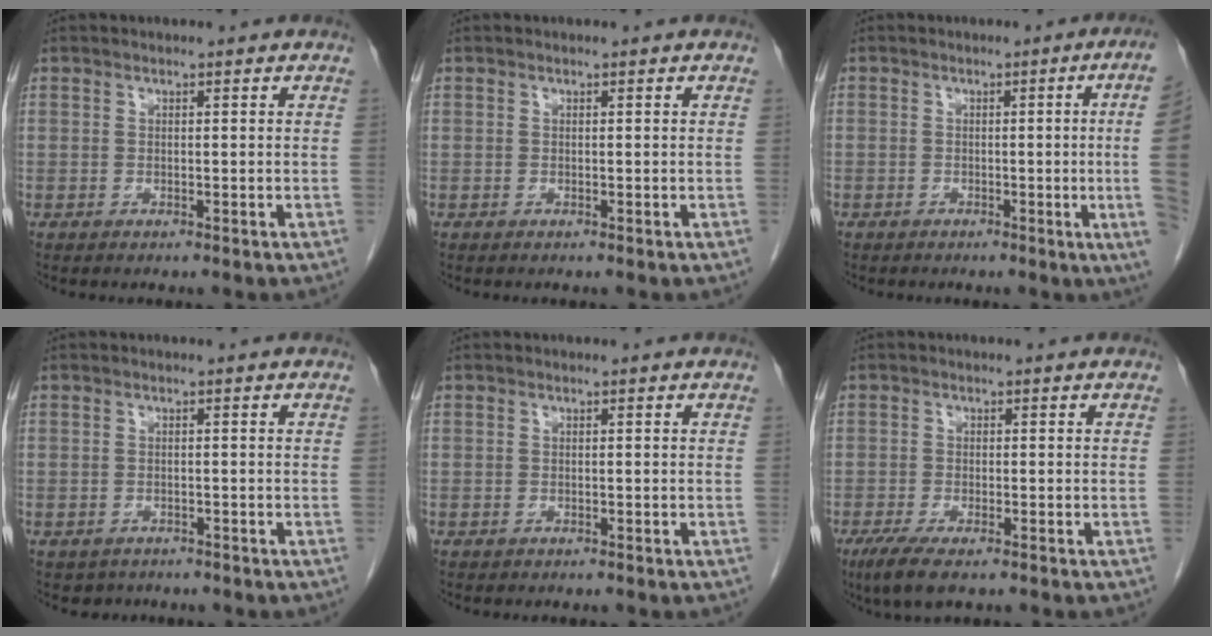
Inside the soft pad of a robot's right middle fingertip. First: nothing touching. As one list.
[{"total": 0.0}, {"total": 8.5, "force": [-0.7, -2.3, 8.2], "torque": [-0.070, -0.011, -0.016]}, {"total": 2.5, "force": [-2.0, 1.5, 0.0], "torque": [-0.008, 0.003, -0.028]}, {"total": 0.0}, {"total": 4.9, "force": [-3.2, 0.9, 3.6], "torque": [-0.068, -0.015, -0.052]}]